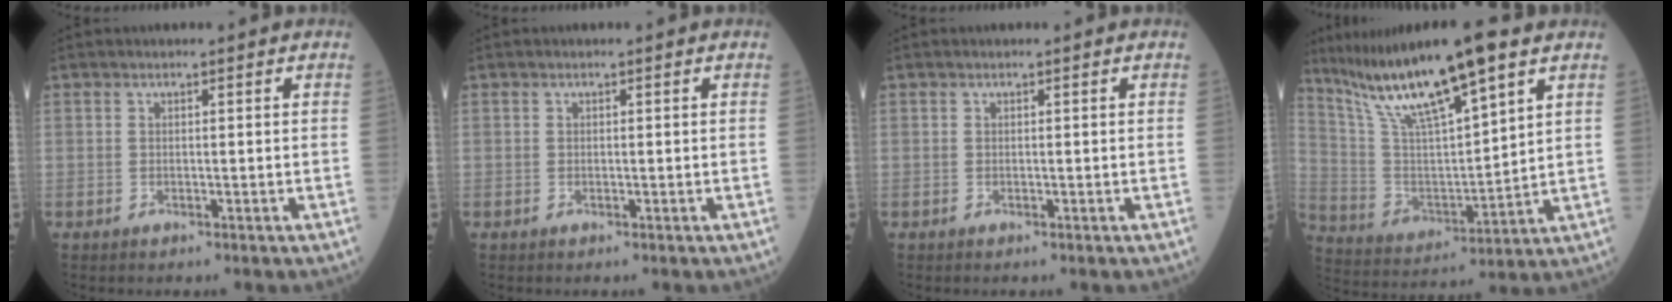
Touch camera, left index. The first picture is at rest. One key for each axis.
{"total": 0.0}
{"total": 0.0}
{"total": 16.9, "fx": 12.2, "fy": 1.4, "fz": 11.6, "tx": -0.215, "ty": 0.010, "tz": 0.228}